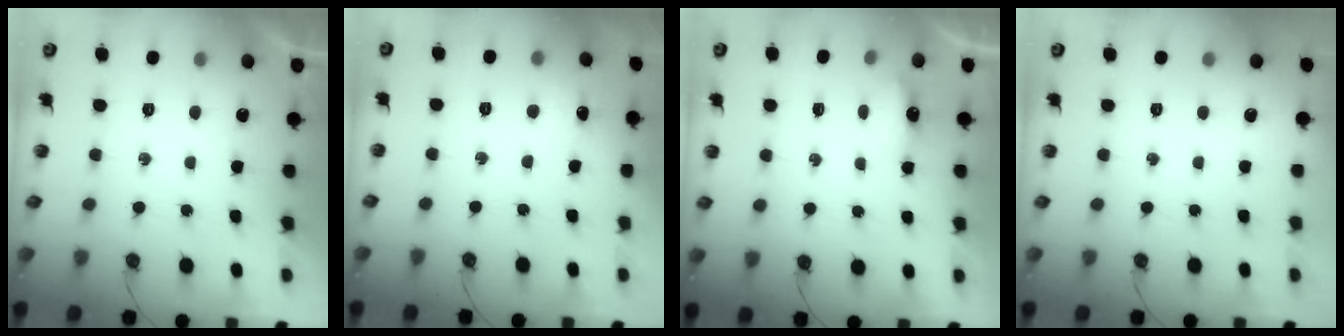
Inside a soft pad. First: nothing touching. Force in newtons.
{"total": 5.6, "press": 5.6, "slide": 0.8}
{"total": 5.2, "press": 5.1, "slide": 0.7}
{"total": 0.0}